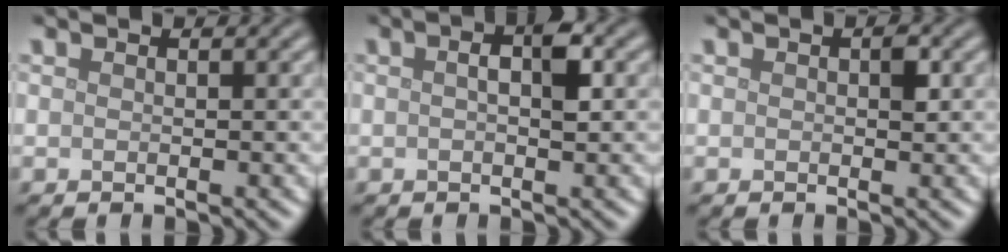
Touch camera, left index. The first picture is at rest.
{"total": 2.7, "force": [0.4, 0.7, 2.5], "torque": [-0.041, 0.008, 0.003]}
{"total": 1.1, "force": [0.2, 0.5, 0.9], "torque": [-0.010, -0.001, 0.001]}